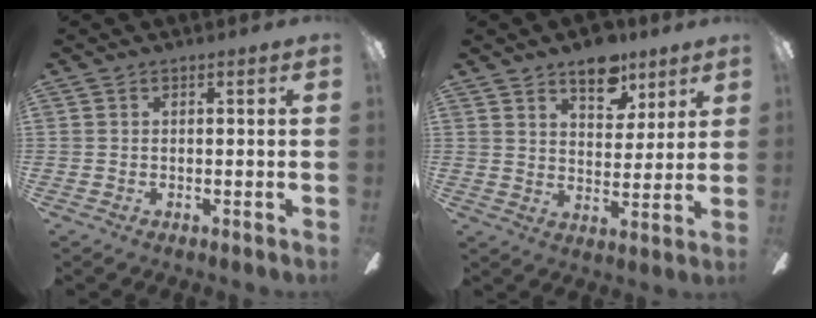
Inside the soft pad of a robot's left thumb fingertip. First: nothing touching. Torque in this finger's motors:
{"motor_torque": [1.24, 0.67, 1.66, -0.77, 0.05]}